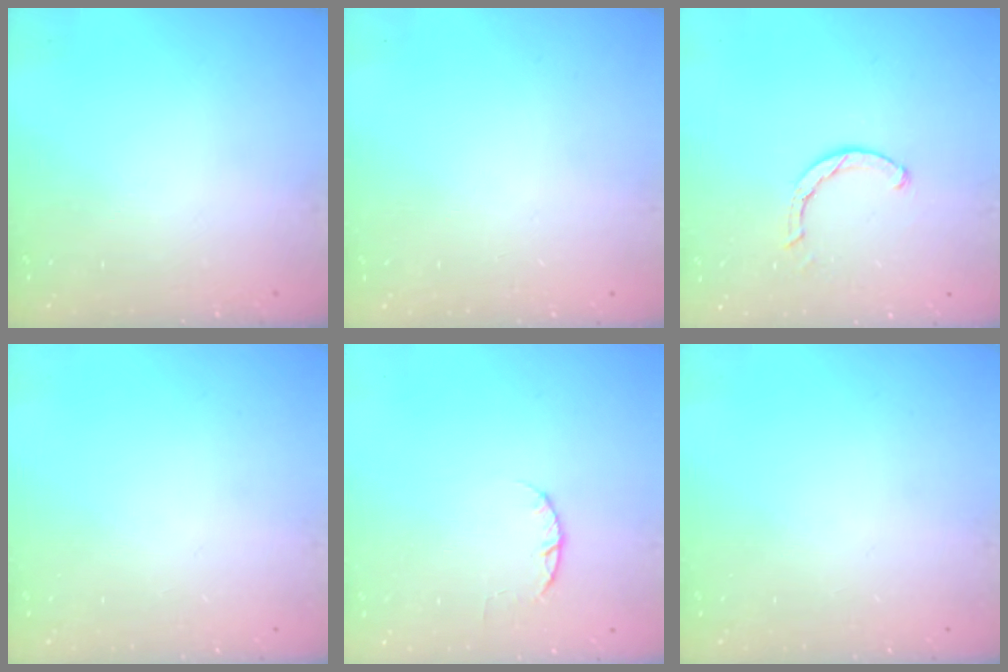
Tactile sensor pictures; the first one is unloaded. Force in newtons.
{"total": 2.6, "press": 2.6, "slide": 0.2}
{"total": 2.5, "press": 2.5, "slide": 0.1}
{"total": 0.0}
{"total": 2.4, "press": 2.4, "slide": 0.4}
{"total": 0.0}